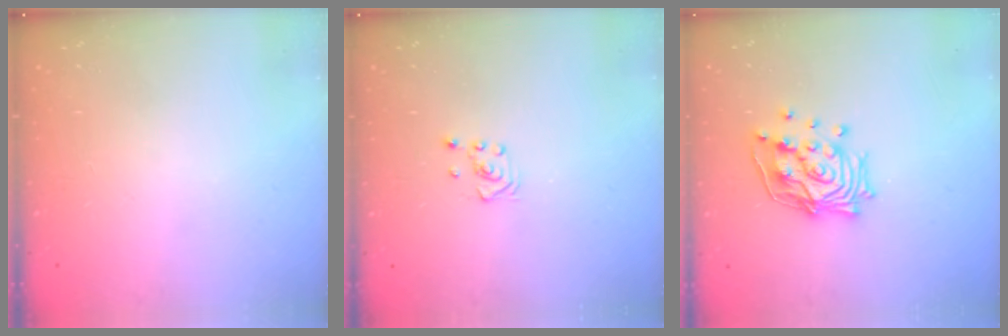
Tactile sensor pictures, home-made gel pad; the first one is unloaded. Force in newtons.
{"total": 2.6, "press": 2.4, "slide": 1.0}
{"total": 15.4, "press": 15.2, "slide": 1.9}